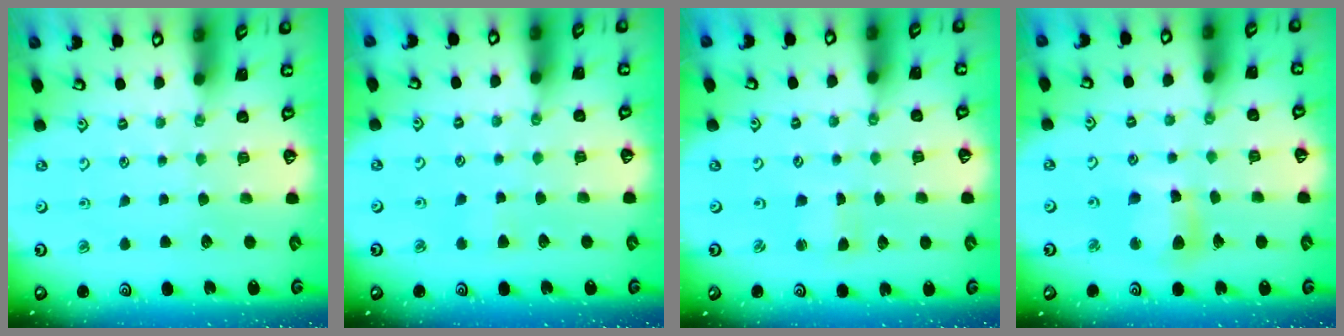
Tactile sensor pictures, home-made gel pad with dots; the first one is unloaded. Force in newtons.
{"total": 3.5, "press": 3.4, "slide": 0.7}
{"total": 1.6, "press": 1.6, "slide": 0.2}
{"total": 9.5, "press": 9.4, "slide": 1.4}